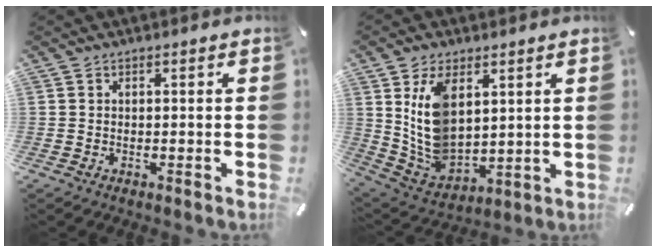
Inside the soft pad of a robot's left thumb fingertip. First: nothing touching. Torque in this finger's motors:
{"motor_torque": [2.34, 2.14, 1.99, -0.64, 0.53]}